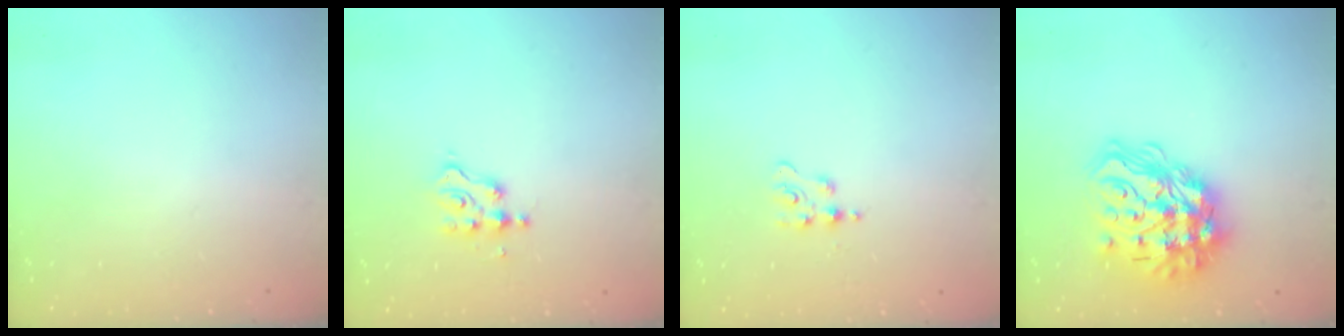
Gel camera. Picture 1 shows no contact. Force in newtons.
{"total": 3.5, "press": 3.5, "slide": 0.1}
{"total": 3.4, "press": 3.4, "slide": 0.4}
{"total": 21.6, "press": 21.5, "slide": 2.0}